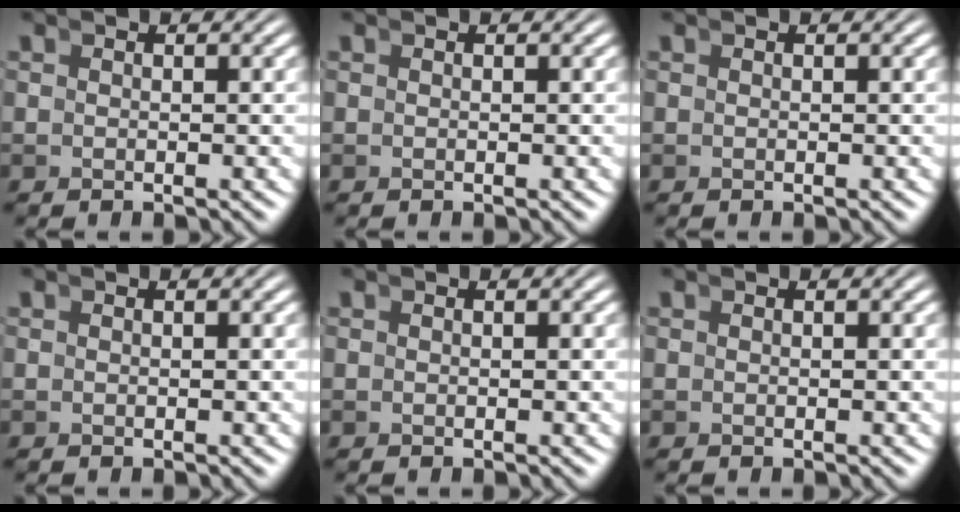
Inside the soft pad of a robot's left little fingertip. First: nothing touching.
{"total": 0.0}
{"total": 0.0}
{"total": 0.0}
{"total": 0.0}
{"total": 0.0}